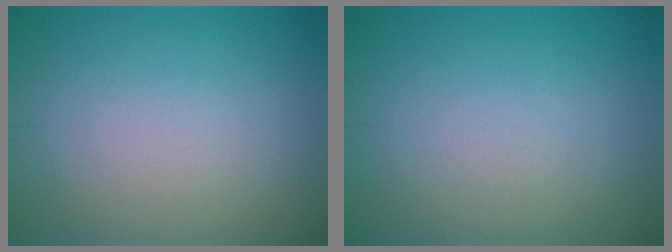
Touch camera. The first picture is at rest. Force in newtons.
{"total": 0.0}